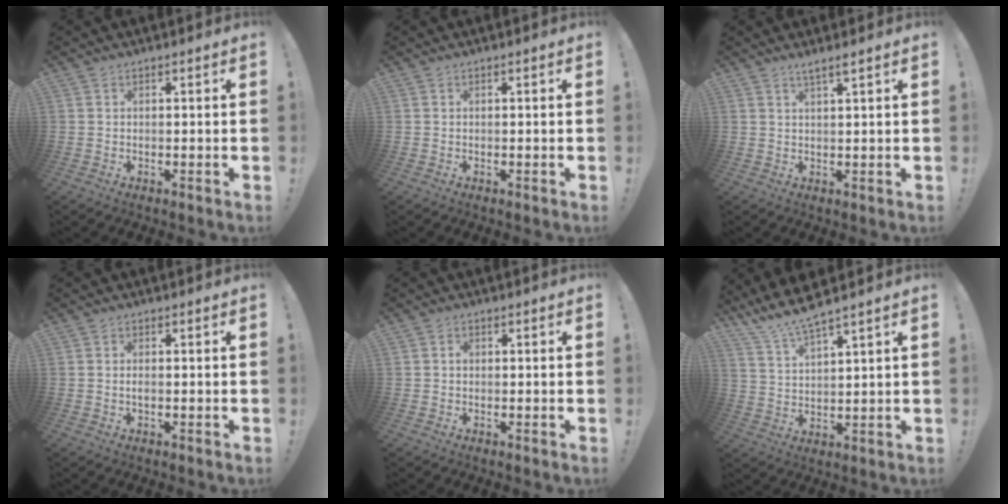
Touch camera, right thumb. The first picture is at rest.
{"total": 0.0}
{"total": 2.5, "force": [1.8, -0.1, 1.8], "torque": [-0.036, -0.005, 0.030]}
{"total": 1.0, "force": [-0.2, 0.4, 0.9], "torque": [-0.017, 0.001, -0.004]}
{"total": 0.7, "force": [-0.1, 0.6, 0.4], "torque": [0.001, 0.001, -0.005]}
{"total": 8.0, "force": [7.2, 0.0, 3.5], "torque": [-0.084, -0.043, 0.131]}